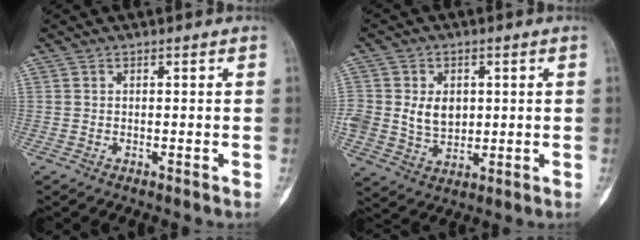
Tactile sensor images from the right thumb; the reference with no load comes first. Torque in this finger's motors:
{"motor_torque": [-0.17, 0.06, 0.51, 0.49, 0.16]}